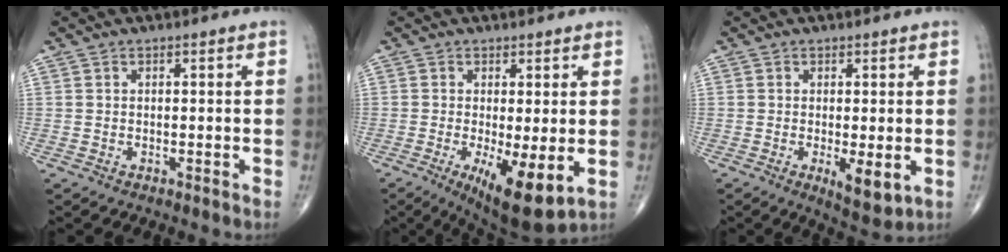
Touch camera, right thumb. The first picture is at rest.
{"total": 10.4, "force": [-2.2, 3.2, 9.6], "torque": [-0.155, -0.027, -0.027]}
{"total": 5.7, "force": [-1.2, 2.0, 5.2], "torque": [-0.081, -0.019, -0.014]}